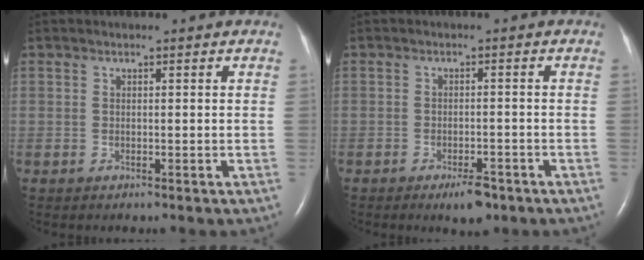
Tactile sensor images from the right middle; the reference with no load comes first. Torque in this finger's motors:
{"motor_torque": [0.64, -0.47, 0.15, 0.04]}